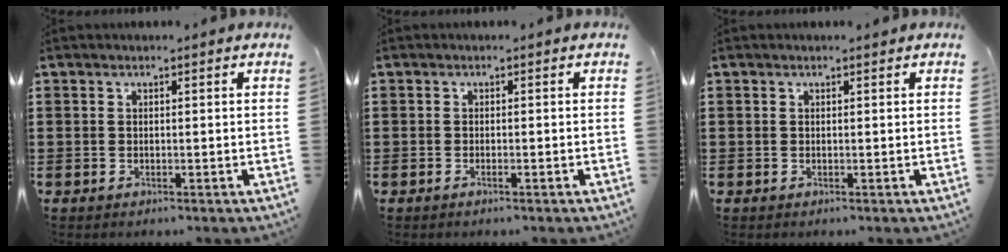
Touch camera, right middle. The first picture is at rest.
{"total": 0.5, "force": [-0.3, 0.0, 0.4], "torque": [-0.009, -0.003, -0.005]}
{"total": 0.0}